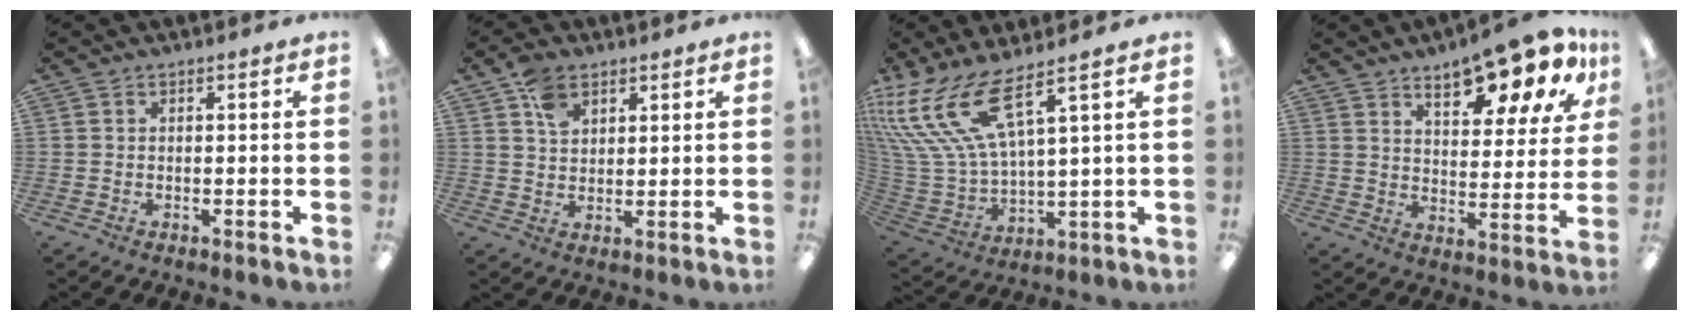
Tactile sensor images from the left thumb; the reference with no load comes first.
{"total": 5.8, "force": [3.6, 3.6, 2.8], "torque": [-0.051, -0.006, 0.068]}
{"total": 16.9, "force": [10.3, 6.2, 12.0], "torque": [-0.278, -0.063, 0.182]}
{"total": 14.8, "force": [10.8, 4.8, 9.0], "torque": [-0.113, -0.067, 0.177]}